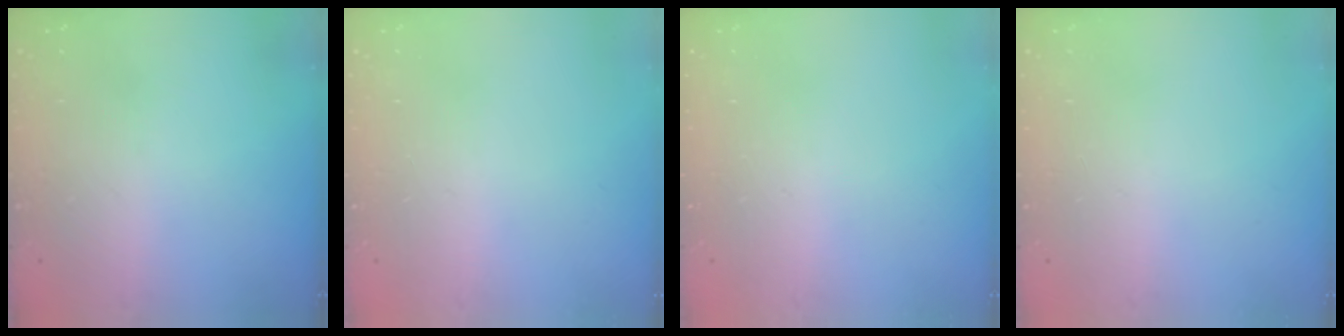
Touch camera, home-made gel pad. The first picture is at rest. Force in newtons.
{"total": 0.0}
{"total": 0.0}
{"total": 0.0}